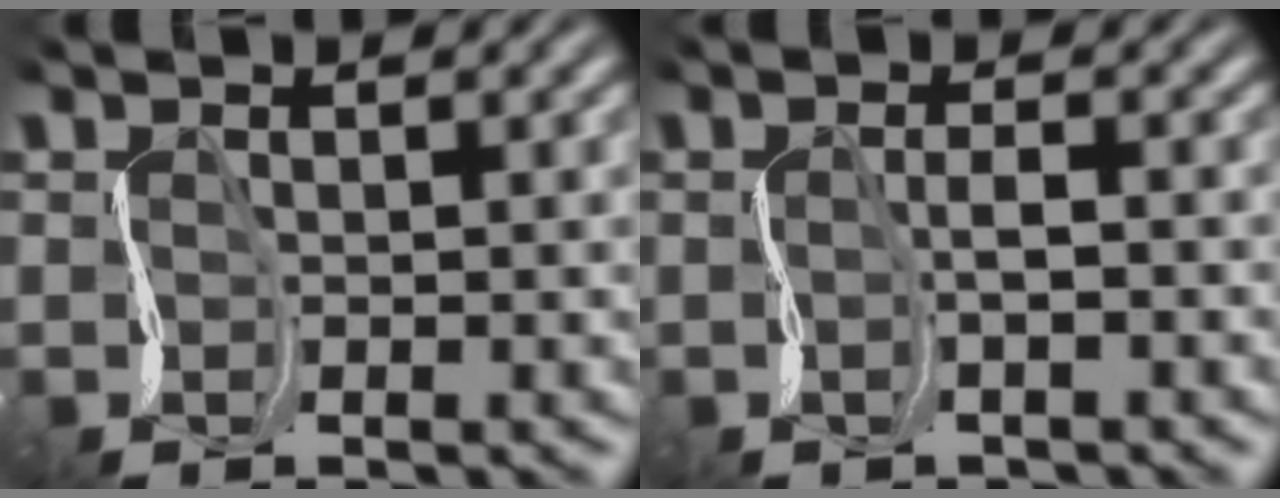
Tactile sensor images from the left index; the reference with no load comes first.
{"total": 0.7, "force": [0.1, -0.6, -0.4], "torque": [-0.010, 0.007, 0.001]}